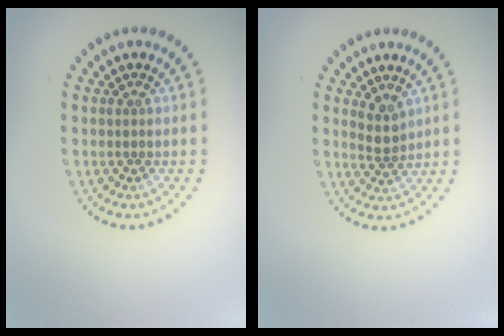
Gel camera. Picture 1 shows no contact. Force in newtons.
{"total": 1.8, "press": 1.5, "slide": 1.1}